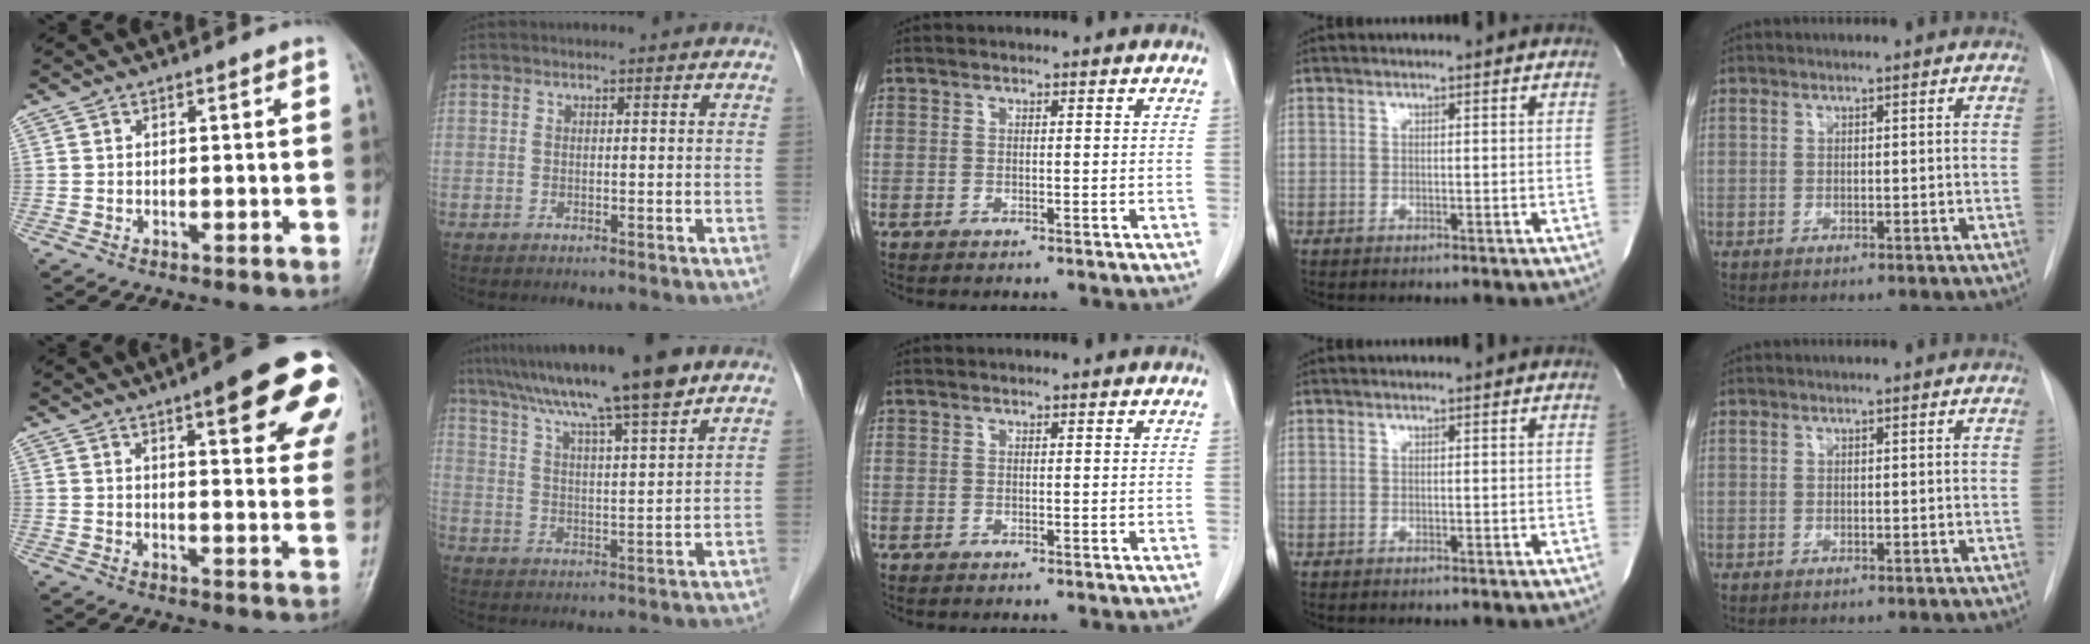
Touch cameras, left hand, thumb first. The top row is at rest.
{"thumb": {"total": 19.4, "force": [9.8, 5.1, 15.9], "torque": [-0.177, -0.028, 0.116]}, "index": {"total": 14.6, "force": [10.9, 0.0, 9.7], "torque": [-0.162, 0.024, 0.177]}}